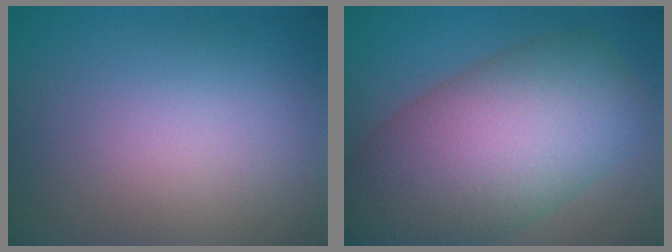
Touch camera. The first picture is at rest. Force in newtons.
{"total": 13.2, "press": 13.2, "slide": 0.5}